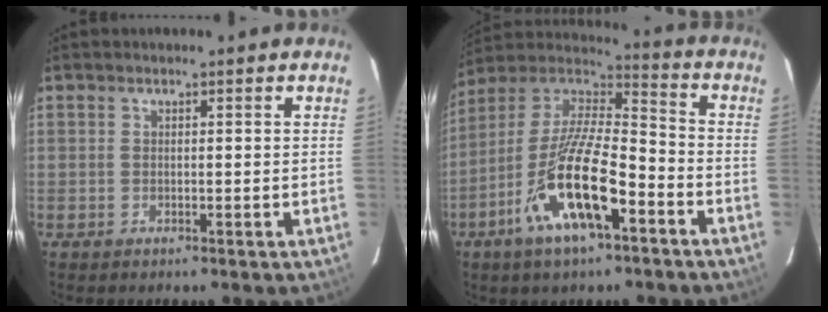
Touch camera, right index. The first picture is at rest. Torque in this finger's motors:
{"motor_torque": [1.41, -0.73, 1.05, 0.21]}